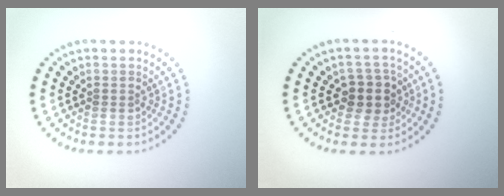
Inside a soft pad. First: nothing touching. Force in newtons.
{"total": 2.8, "press": 2.5, "slide": 1.3}